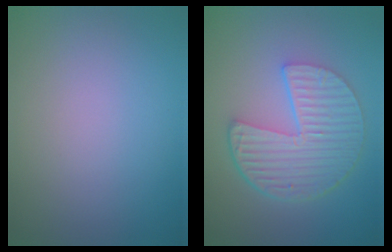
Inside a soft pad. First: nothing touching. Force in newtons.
{"total": 6.2, "press": 4.4, "slide": 4.3}